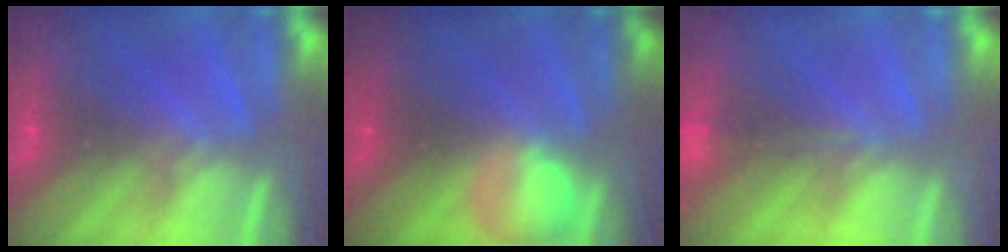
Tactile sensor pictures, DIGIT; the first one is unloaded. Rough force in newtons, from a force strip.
{"total": 2.4}
{"total": 1.8}